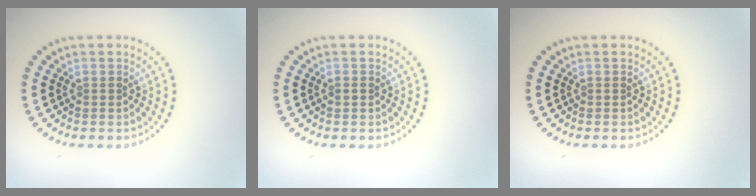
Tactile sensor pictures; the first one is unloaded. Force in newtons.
{"total": 0.7, "press": 0.7, "slide": 0.1}
{"total": 0.0}